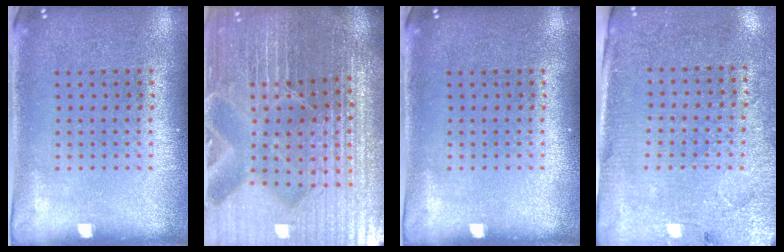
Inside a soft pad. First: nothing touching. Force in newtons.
{"total": 5.4, "press": 5.1, "slide": 1.9}
{"total": 0.0}
{"total": 2.8, "press": 2.6, "slide": 1.2}